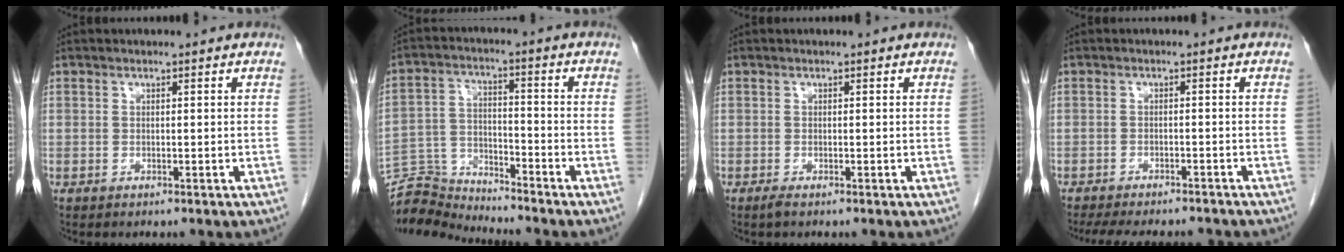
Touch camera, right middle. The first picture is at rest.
{"total": 7.3, "force": [-7.2, -0.1, -1.3], "torque": [0.022, 0.010, -0.135]}
{"total": 0.7, "force": [-0.5, 0.0, 0.5], "torque": [-0.014, -0.003, -0.011]}
{"total": 11.9, "force": [-10.6, 2.7, 4.7], "torque": [-0.084, -0.008, -0.137]}